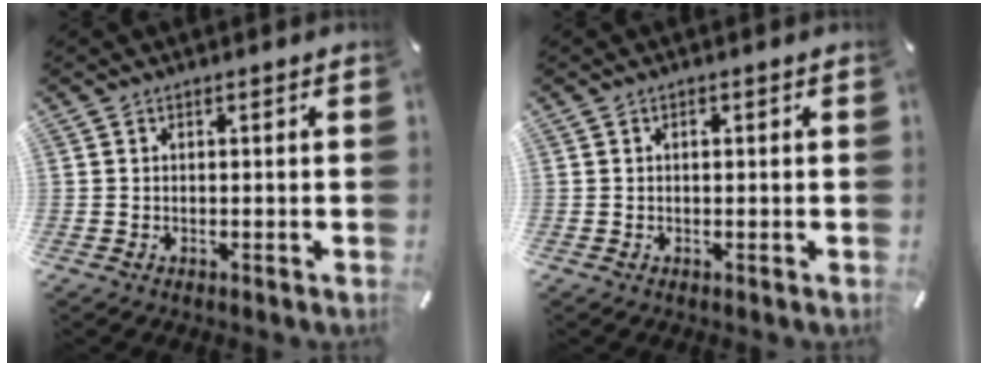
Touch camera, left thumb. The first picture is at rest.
{"total": 0.6, "force": [0.1, 0.4, 0.4], "torque": [-0.010, 0.000, 0.002]}